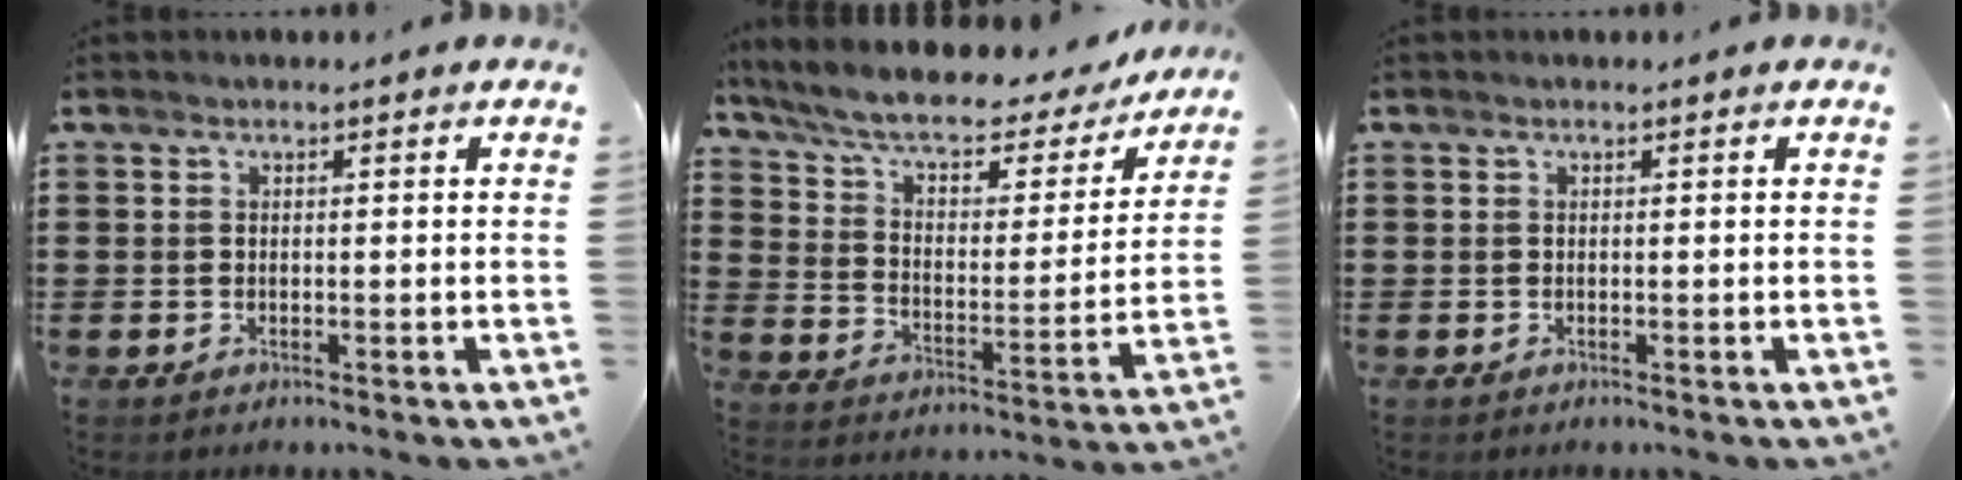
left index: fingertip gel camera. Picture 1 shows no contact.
{"total": 7.3, "force": [5.9, 1.8, 3.9], "torque": [-0.101, -0.035, 0.097]}
{"total": 0.0}